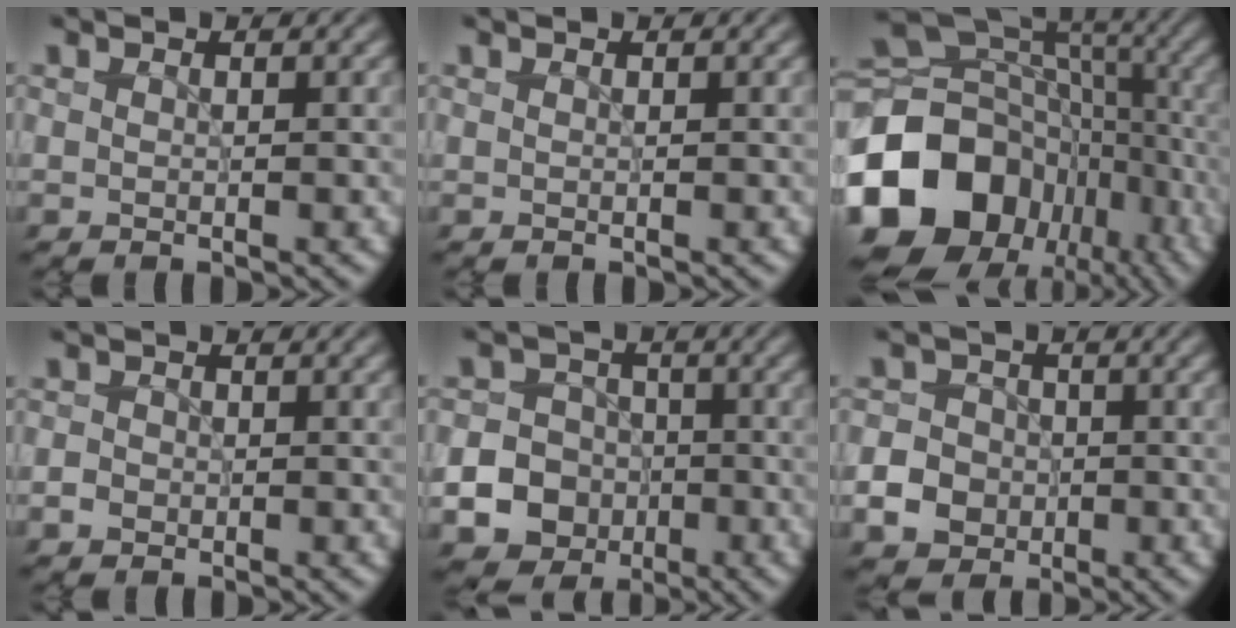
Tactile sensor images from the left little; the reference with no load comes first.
{"total": 0.0}
{"total": 20.8, "force": [-7.8, 16.2, 10.5], "torque": [-0.220, -0.018, -0.120]}
{"total": 1.1, "force": [-0.4, 1.0, 0.4], "torque": [-0.003, -0.001, -0.010]}
{"total": 18.0, "force": [-6.2, 16.6, 3.1], "torque": [-0.096, -0.047, -0.127]}
{"total": 5.5, "force": [-1.7, 4.9, 1.6], "torque": [-0.023, -0.004, -0.050]}